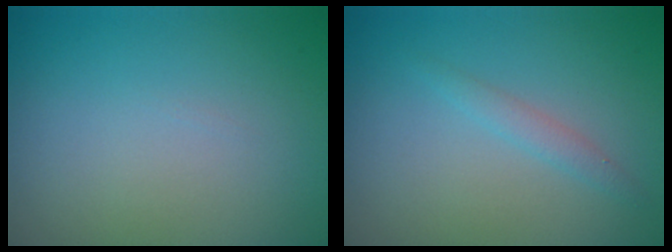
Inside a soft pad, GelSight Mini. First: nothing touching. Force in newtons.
{"total": 1.2, "press": 1.2, "slide": 0.1}